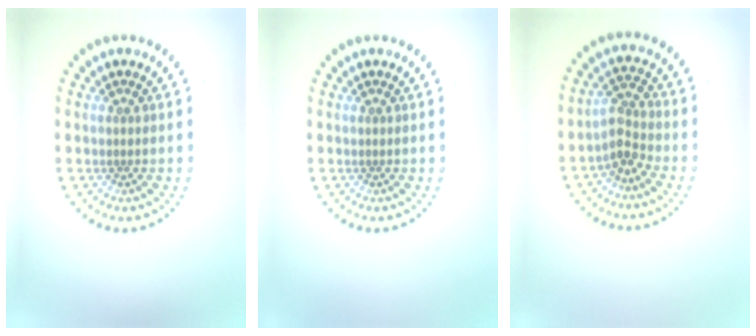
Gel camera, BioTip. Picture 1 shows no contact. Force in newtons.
{"total": 0.0}
{"total": 2.6, "press": 2.0, "slide": 1.7}